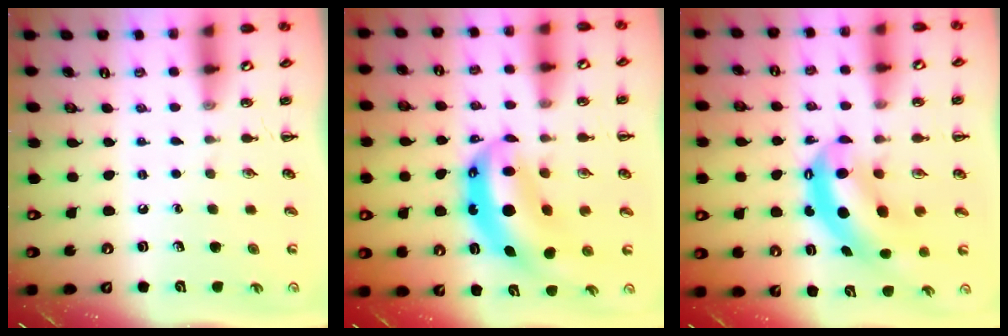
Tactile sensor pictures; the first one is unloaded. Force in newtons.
{"total": 9.8, "press": 9.5, "slide": 2.4}
{"total": 6.6, "press": 6.5, "slide": 1.5}